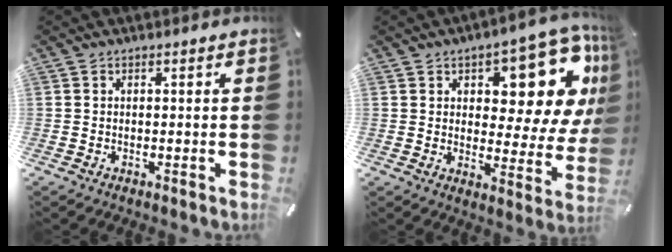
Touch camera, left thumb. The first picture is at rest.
{"total": 15.4, "force": [9.1, 7.0, 10.2], "torque": [-0.125, -0.083, 0.150]}